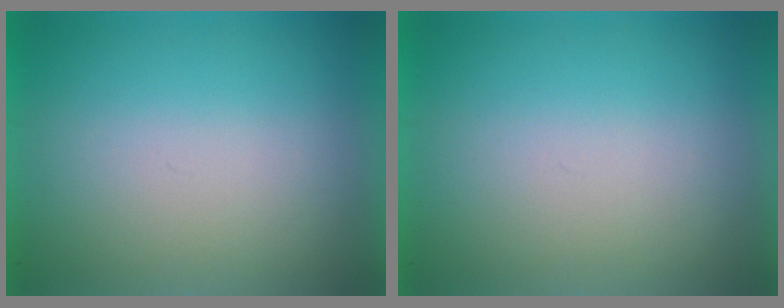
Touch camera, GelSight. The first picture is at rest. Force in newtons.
{"total": 0.0}